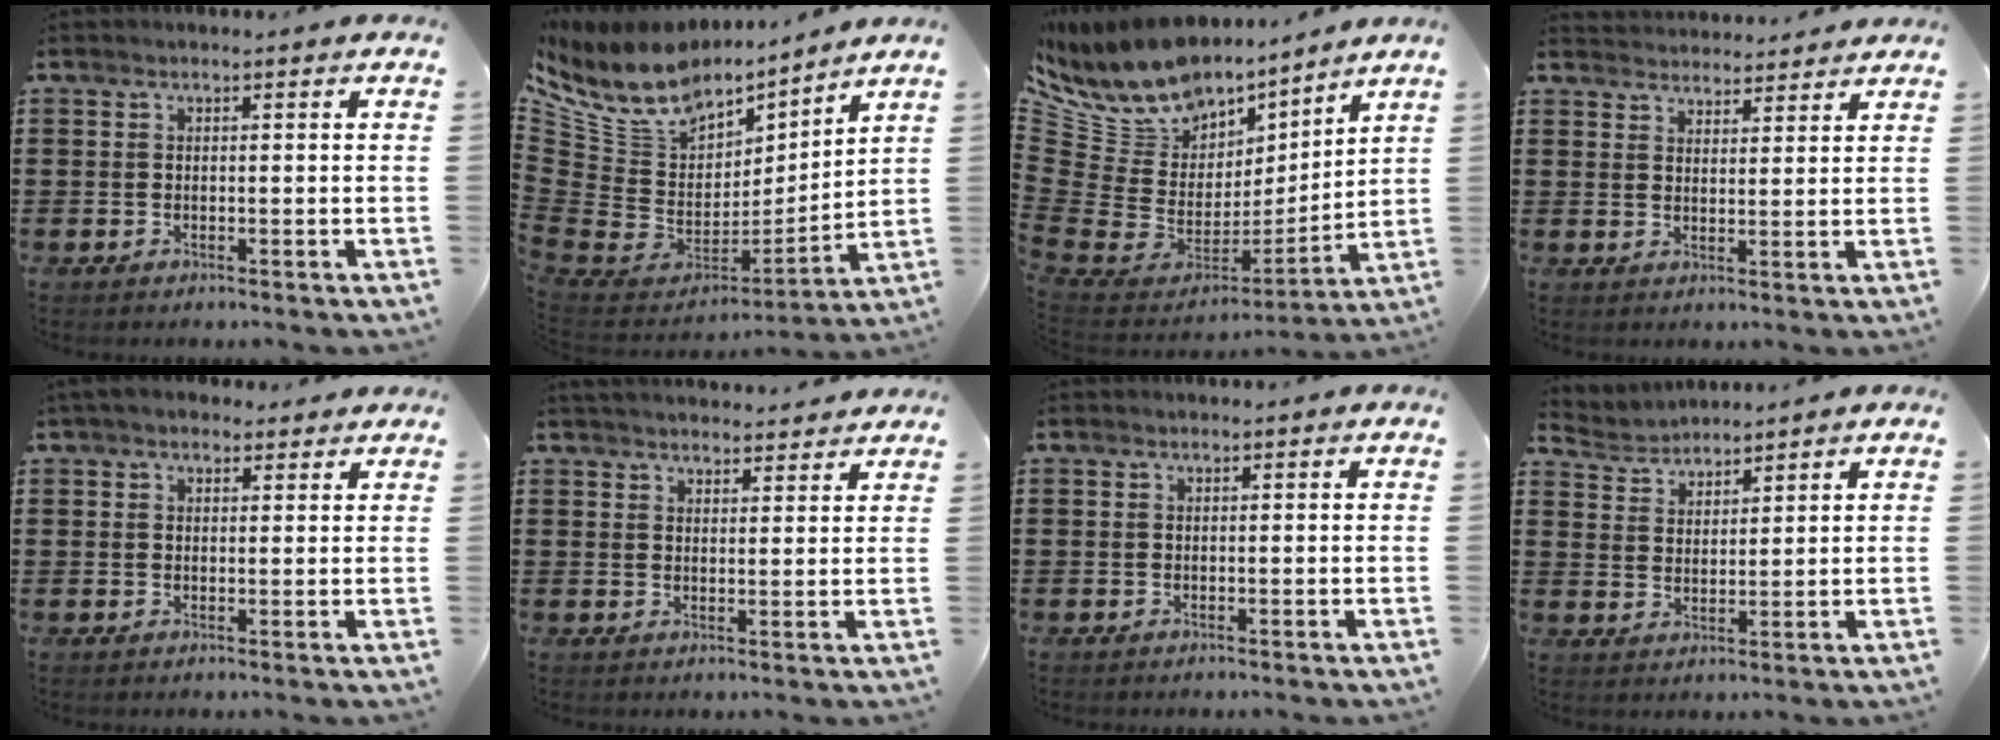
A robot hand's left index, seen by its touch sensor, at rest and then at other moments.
{"total": 9.7, "force": [6.7, 5.9, 3.9], "torque": [-0.128, -0.053, 0.122]}
{"total": 10.7, "force": [8.4, 6.2, 2.2], "torque": [-0.100, -0.069, 0.156]}
{"total": 3.1, "force": [3.0, 0.2, -0.5], "torque": [0.000, -0.012, 0.057]}
{"total": 3.2, "force": [2.7, 1.4, 1.2], "torque": [-0.030, 0.003, 0.050]}
{"total": 3.0, "force": [3.0, 0.2, 0.2], "torque": [-0.014, -0.006, 0.056]}
{"total": 0.0}
{"total": 3.3, "force": [3.2, 0.7, -0.7], "torque": [-0.002, -0.012, 0.059]}